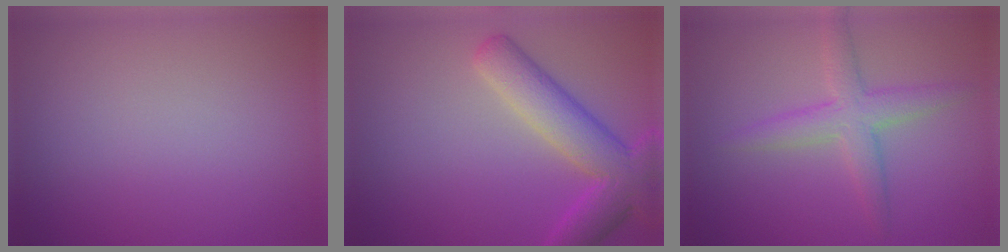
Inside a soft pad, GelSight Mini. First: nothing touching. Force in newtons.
{"total": 6.2, "press": 6.2, "slide": 0.6}
{"total": 3.3, "press": 3.3, "slide": 0.0}